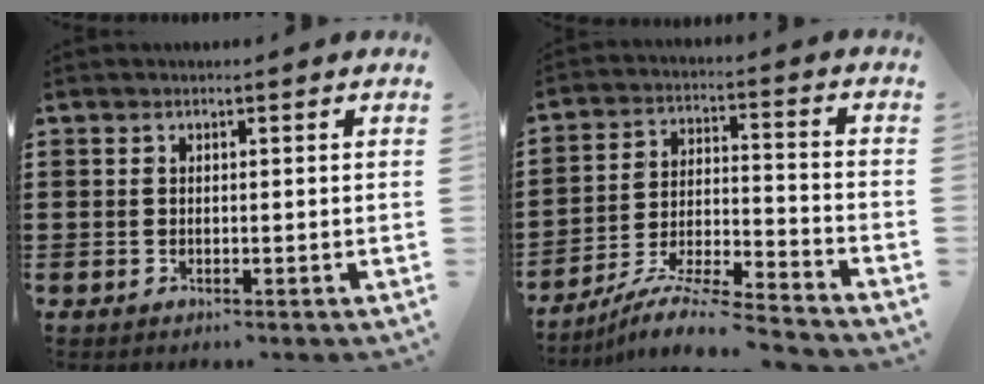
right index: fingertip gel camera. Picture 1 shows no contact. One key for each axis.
{"total": 8.2, "fx": -7.5, "fy": -0.1, "fz": 3.2, "tx": -0.065, "ty": -0.003, "tz": -0.153}